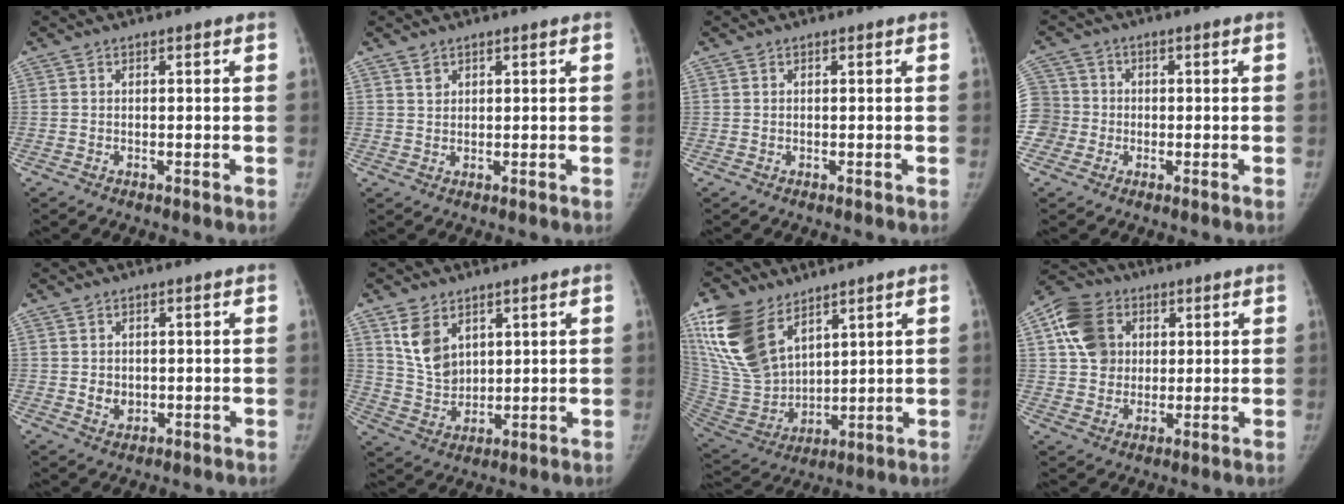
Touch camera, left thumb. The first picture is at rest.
{"total": 1.5, "force": [1.1, 1.0, 0.4], "torque": [0.004, -0.013, 0.020]}
{"total": 0.0}
{"total": 7.2, "force": [-1.1, 7.1, 1.0], "torque": [-0.010, 0.020, -0.024]}
{"total": 2.5, "force": [0.0, 2.1, 1.2], "torque": [-0.012, -0.010, 0.008]}
{"total": 8.6, "force": [4.3, 5.8, 4.6], "torque": [-0.069, -0.025, 0.097]}
{"total": 19.9, "force": [11.3, 11.2, 12.0], "torque": [-0.250, -0.045, 0.235]}
{"total": 12.0, "force": [3.7, 9.9, 5.7], "torque": [-0.090, -0.001, 0.061]}